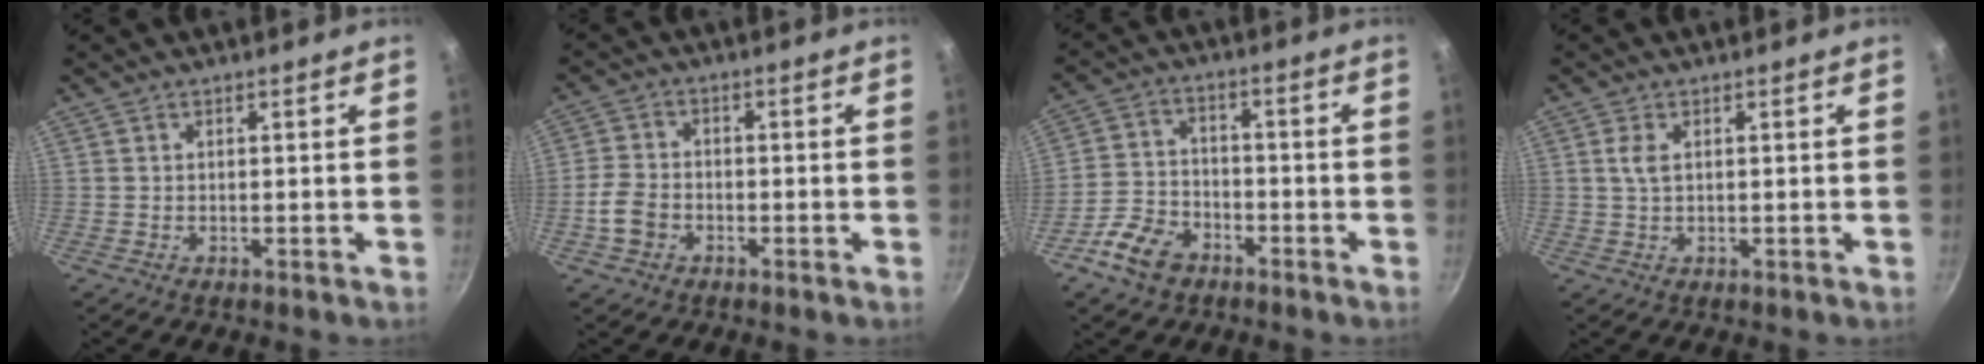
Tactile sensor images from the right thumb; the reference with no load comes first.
{"total": 5.0, "force": [-2.1, 3.6, 2.7], "torque": [-0.052, 0.021, -0.046]}
{"total": 8.3, "force": [-5.1, 5.3, 3.9], "torque": [-0.062, 0.036, -0.104]}
{"total": 2.4, "force": [0.7, 1.1, 2.0], "torque": [-0.040, -0.001, 0.014]}